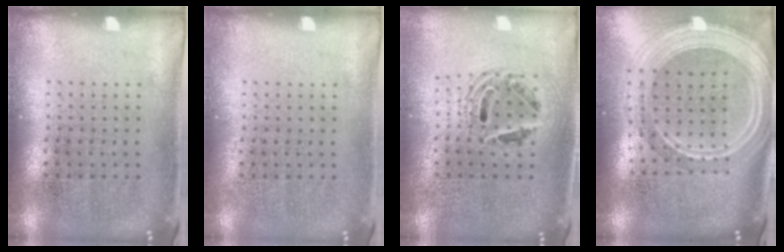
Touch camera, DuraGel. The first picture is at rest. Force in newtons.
{"total": 0.0}
{"total": 1.6, "press": 1.3, "slide": 0.9}
{"total": 2.8, "press": 2.4, "slide": 1.6}